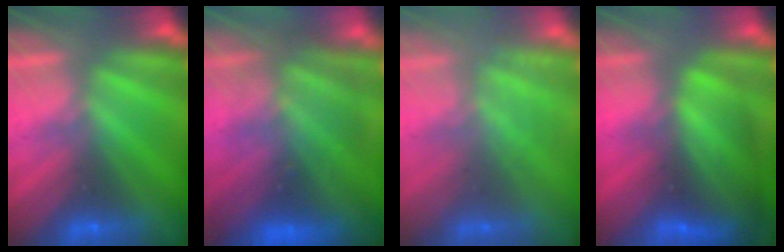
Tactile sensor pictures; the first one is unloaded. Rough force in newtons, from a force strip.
{"total": 9.0}
{"total": 2.9}
{"total": 9.1}